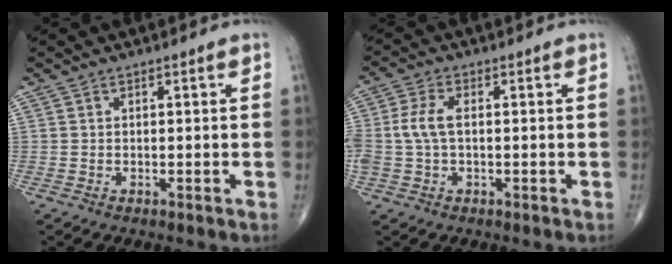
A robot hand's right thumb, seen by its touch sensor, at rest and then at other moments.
{"total": 5.5, "force": [0.0, 2.9, 4.7], "torque": [-0.125, 0.015, -0.001]}